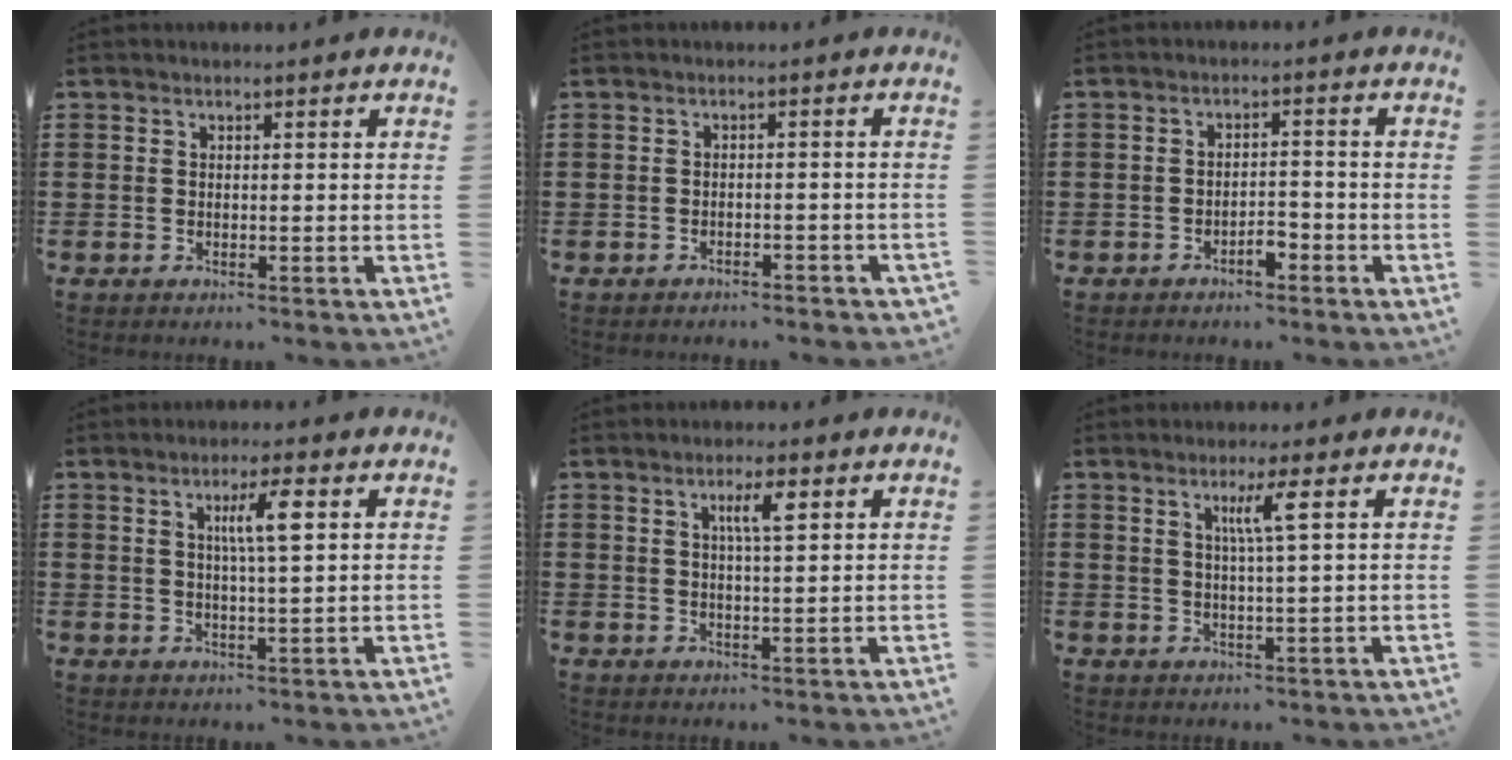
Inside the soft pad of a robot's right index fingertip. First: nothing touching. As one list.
[{"total": 1.6, "force": [-1.5, 0.3, 0.2], "torque": [-0.010, -0.002, -0.032]}, {"total": 2.5, "force": [-1.9, 0.7, 1.4], "torque": [-0.029, 0.004, -0.038]}, {"total": 5.1, "force": [1.7, 0.5, 4.8], "torque": [-0.090, 0.003, 0.021]}, {"total": 3.8, "force": [1.4, 0.6, 3.5], "torque": [-0.064, 0.005, 0.019]}, {"total": 4.2, "force": [1.5, -0.4, 3.9], "torque": [-0.079, -0.003, 0.021]}]